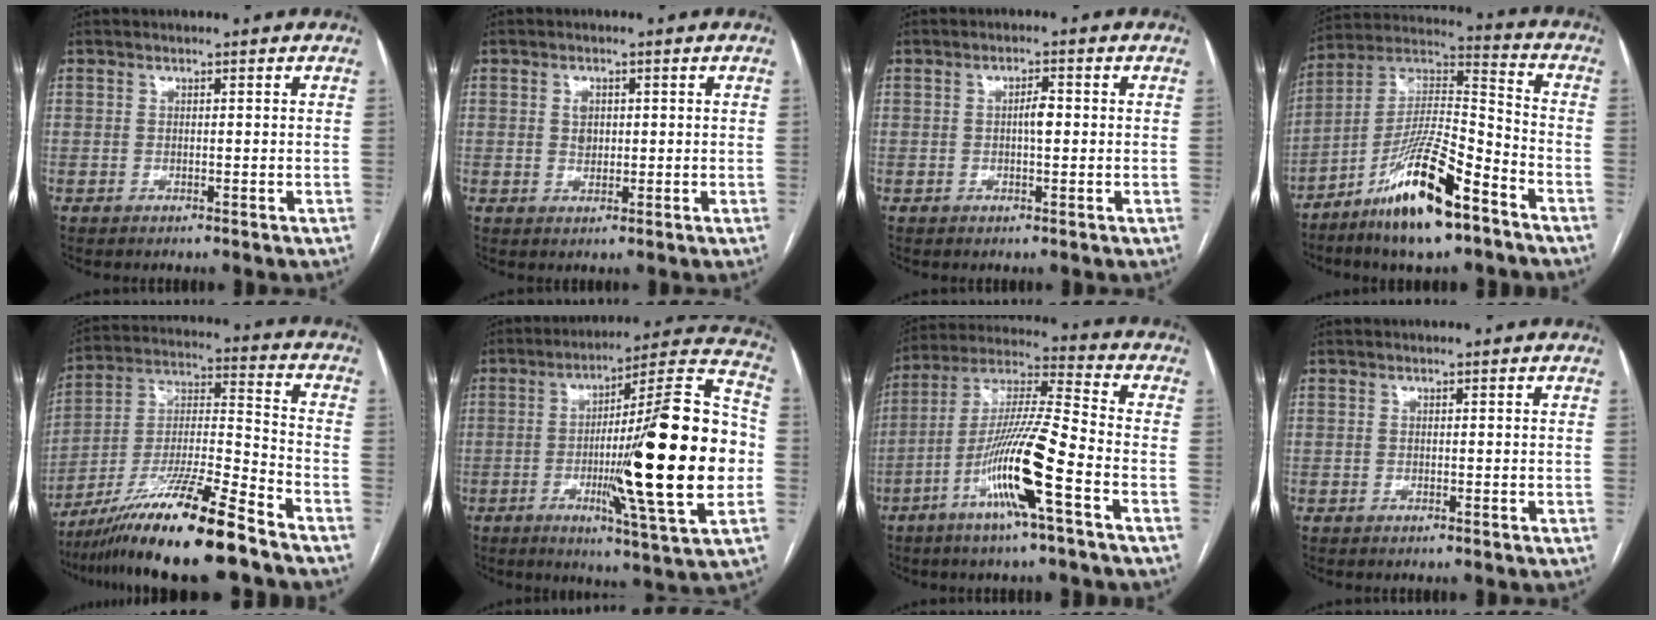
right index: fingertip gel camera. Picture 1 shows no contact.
{"total": 2.2, "force": [0.5, 1.6, 1.4], "torque": [-0.023, 0.000, 0.011]}
{"total": 2.3, "force": [0.0, 0.6, 2.2], "torque": [-0.037, 0.004, 0.000]}
{"total": 17.3, "force": [-10.6, 3.0, 13.4], "torque": [-0.262, -0.004, -0.189]}
{"total": 18.1, "force": [-13.5, -0.2, 12.1], "torque": [-0.244, -0.024, -0.244]}
{"total": 25.1, "force": [-3.3, 0.5, 24.9], "torque": [-0.339, 0.001, -0.059]}
{"total": 14.6, "force": [-6.1, -0.1, 13.2], "torque": [-0.262, -0.001, -0.118]}
{"total": 0.0}